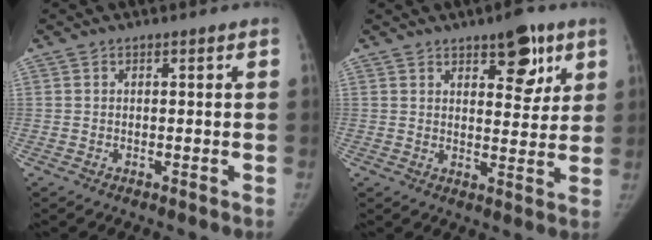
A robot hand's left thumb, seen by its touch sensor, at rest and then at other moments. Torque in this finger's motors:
{"motor_torque": [0.96, 0.19, 0.35, -0.25, 0.17]}